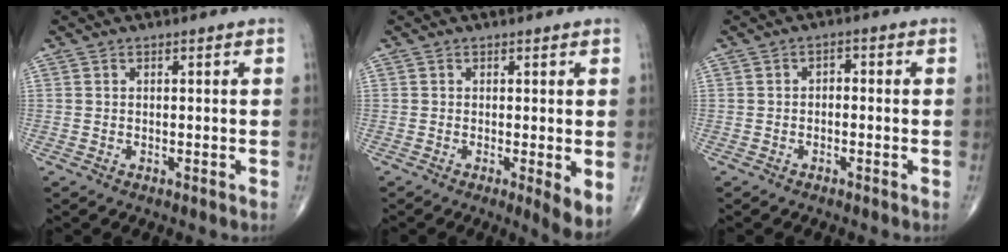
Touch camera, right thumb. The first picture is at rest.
{"total": 4.3, "force": [-0.4, 1.0, 4.1], "torque": [-0.064, -0.015, -0.011]}
{"total": 1.6, "force": [-0.5, 1.1, 1.1], "torque": [-0.006, 0.013, -0.014]}